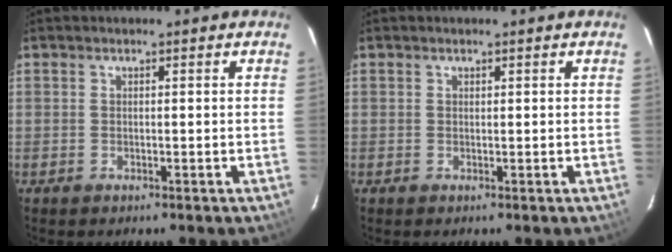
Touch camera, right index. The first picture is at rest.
{"total": 0.0}